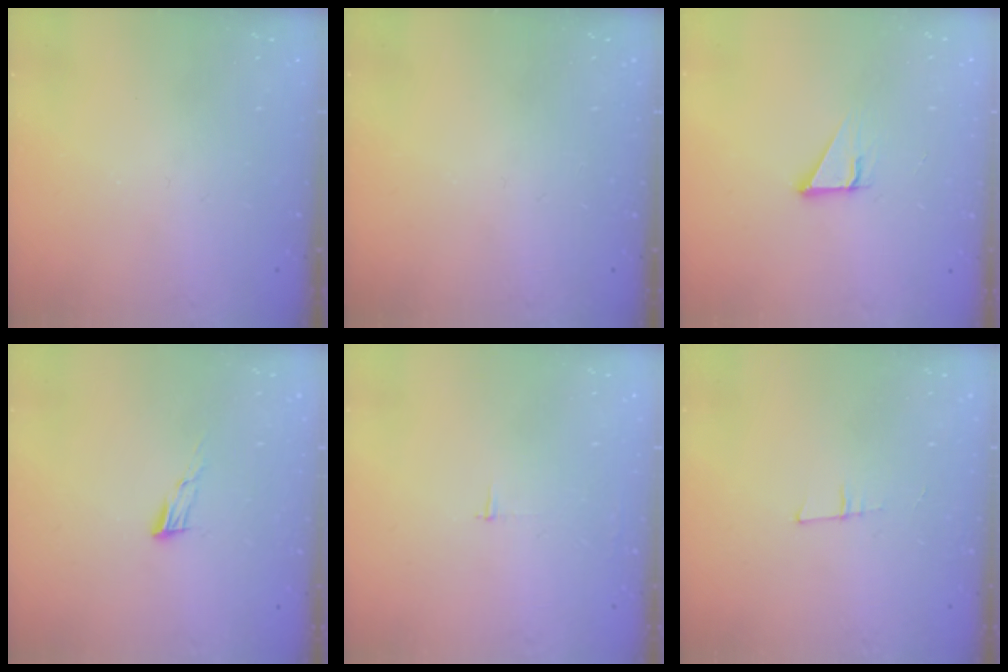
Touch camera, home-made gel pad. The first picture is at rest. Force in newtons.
{"total": 0.0}
{"total": 3.6, "press": 3.6, "slide": 0.1}
{"total": 6.6, "press": 6.6, "slide": 1.0}
{"total": 2.3, "press": 2.3, "slide": 0.2}
{"total": 5.6, "press": 4.7, "slide": 2.9}